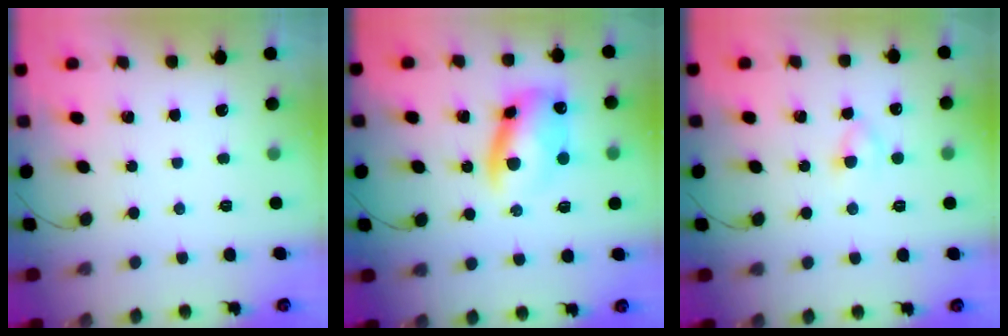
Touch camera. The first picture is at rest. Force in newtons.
{"total": 10.4, "press": 10.2, "slide": 1.9}
{"total": 2.5, "press": 2.2, "slide": 1.1}